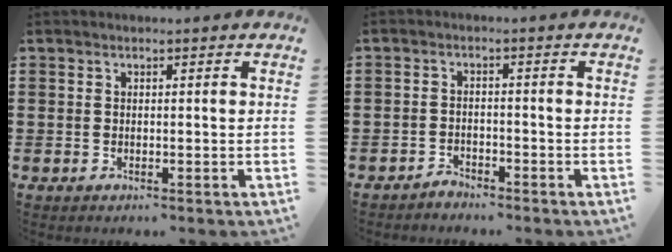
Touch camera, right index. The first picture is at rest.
{"total": 1.8, "force": [-1.8, 0.2, 0.1], "torque": [-0.008, 0.001, -0.038]}